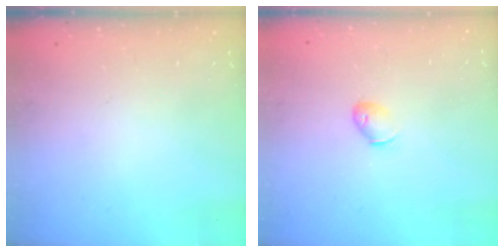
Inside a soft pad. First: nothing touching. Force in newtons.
{"total": 4.5, "press": 4.4, "slide": 0.9}